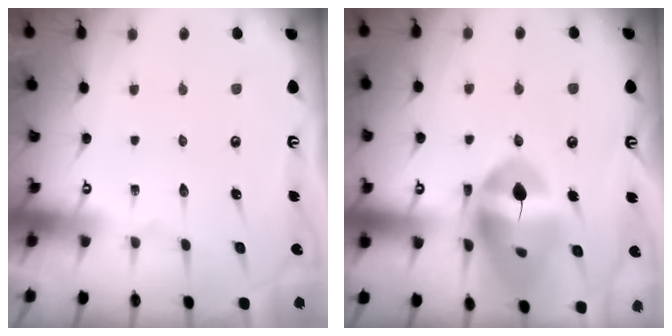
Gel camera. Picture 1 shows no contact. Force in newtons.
{"total": 17.5, "press": 17.3, "slide": 2.4}